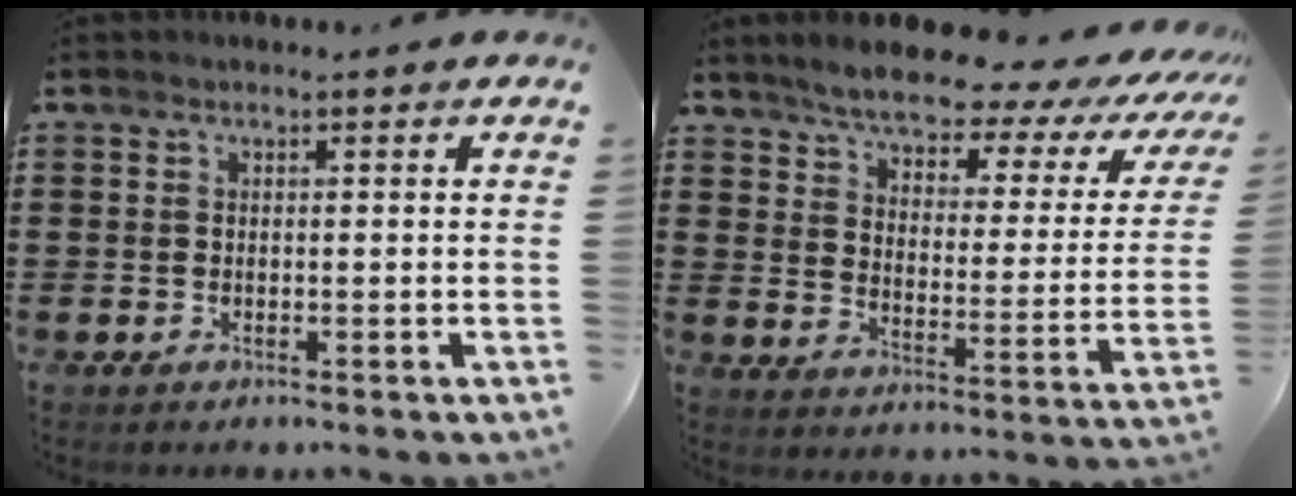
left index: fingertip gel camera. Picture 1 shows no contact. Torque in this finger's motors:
{"motor_torque": [2.14, 0.00, 1.05, 0.21]}